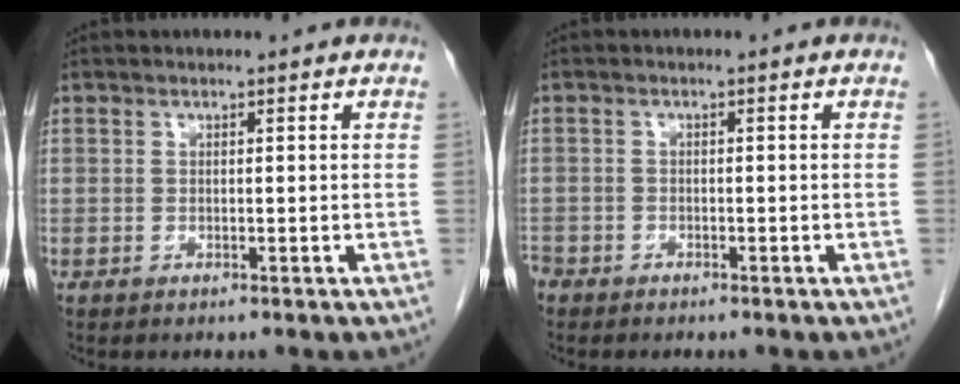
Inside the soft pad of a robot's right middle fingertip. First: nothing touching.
{"total": 2.8, "force": [-2.3, 1.4, 0.6], "torque": [-0.014, 0.000, -0.042]}